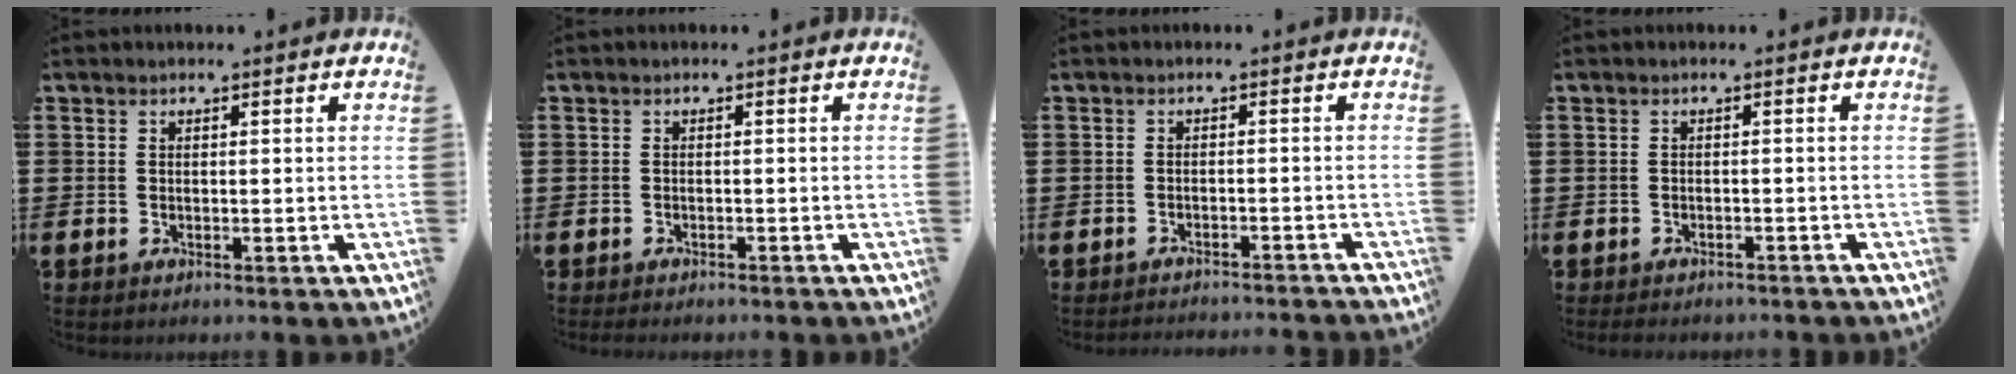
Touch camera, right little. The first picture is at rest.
{"total": 0.0}
{"total": 1.6, "force": [-1.6, -0.2, -0.1], "torque": [-0.001, 0.005, -0.033]}
{"total": 0.7, "force": [-0.6, 0.2, 0.2], "torque": [-0.006, -0.002, -0.012]}